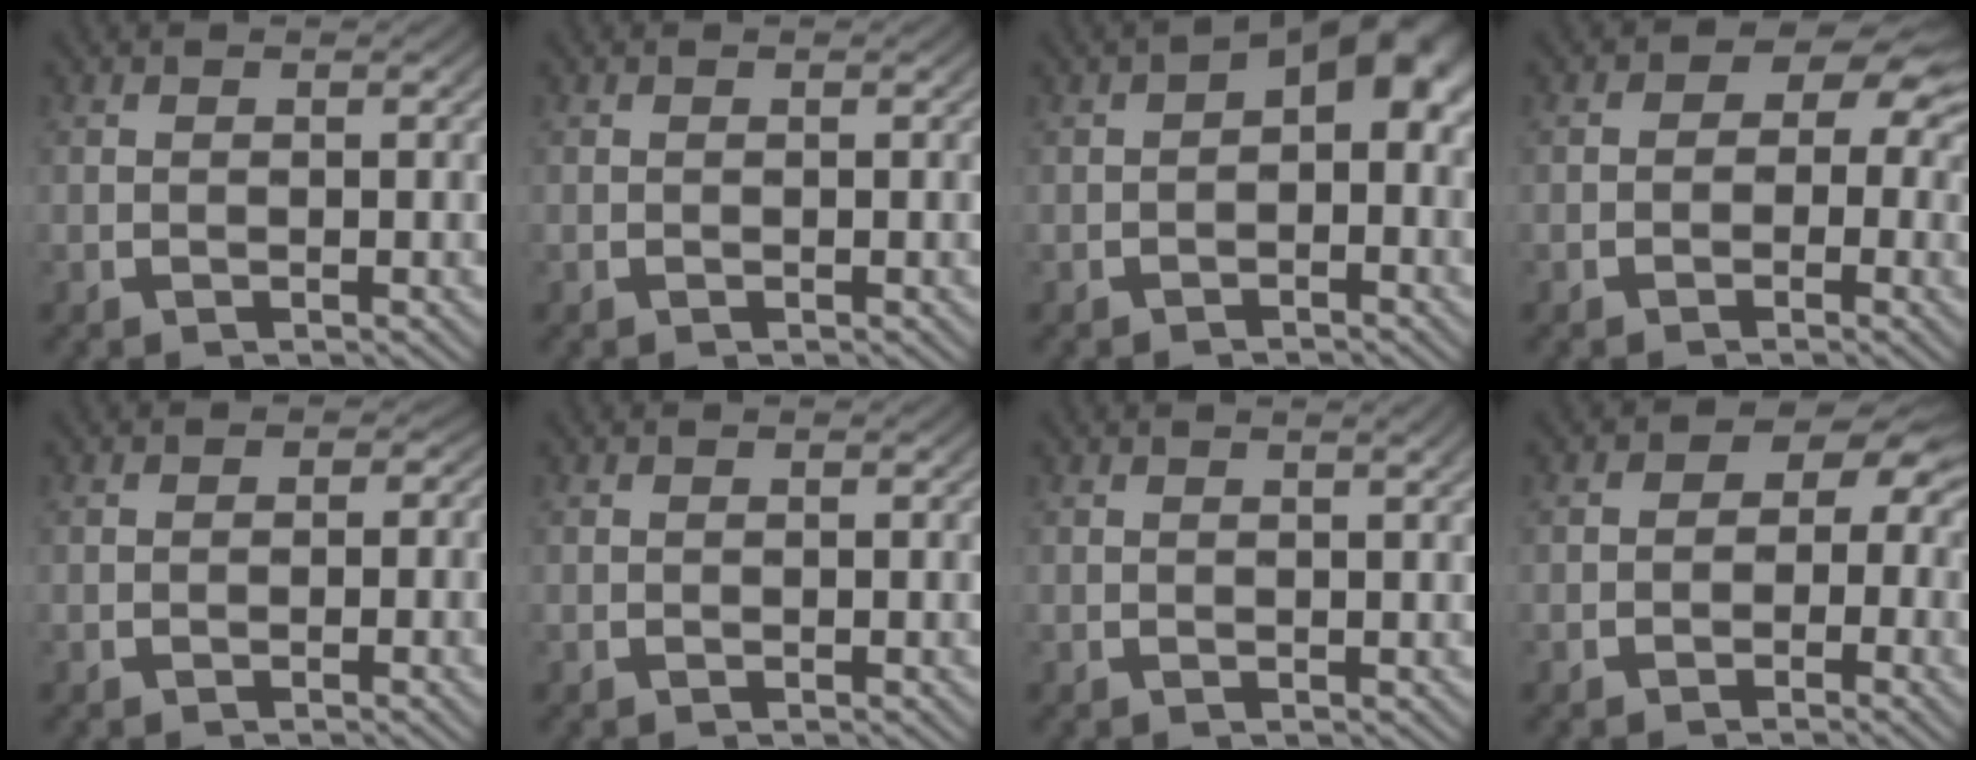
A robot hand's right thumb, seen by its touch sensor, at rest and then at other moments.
{"total": 0.0}
{"total": 5.1, "force": [-0.1, 3.1, 4.1], "torque": [-0.055, -0.005, 0.001]}
{"total": 4.4, "force": [0.5, 3.3, 2.9], "torque": [-0.037, -0.004, 0.006]}
{"total": 2.1, "force": [-0.3, 1.9, 0.7], "torque": [0.005, 0.000, -0.014]}
{"total": 0.0}
{"total": 0.0}
{"total": 4.4, "force": [0.0, 3.5, 2.7], "torque": [-0.035, -0.007, 0.000]}